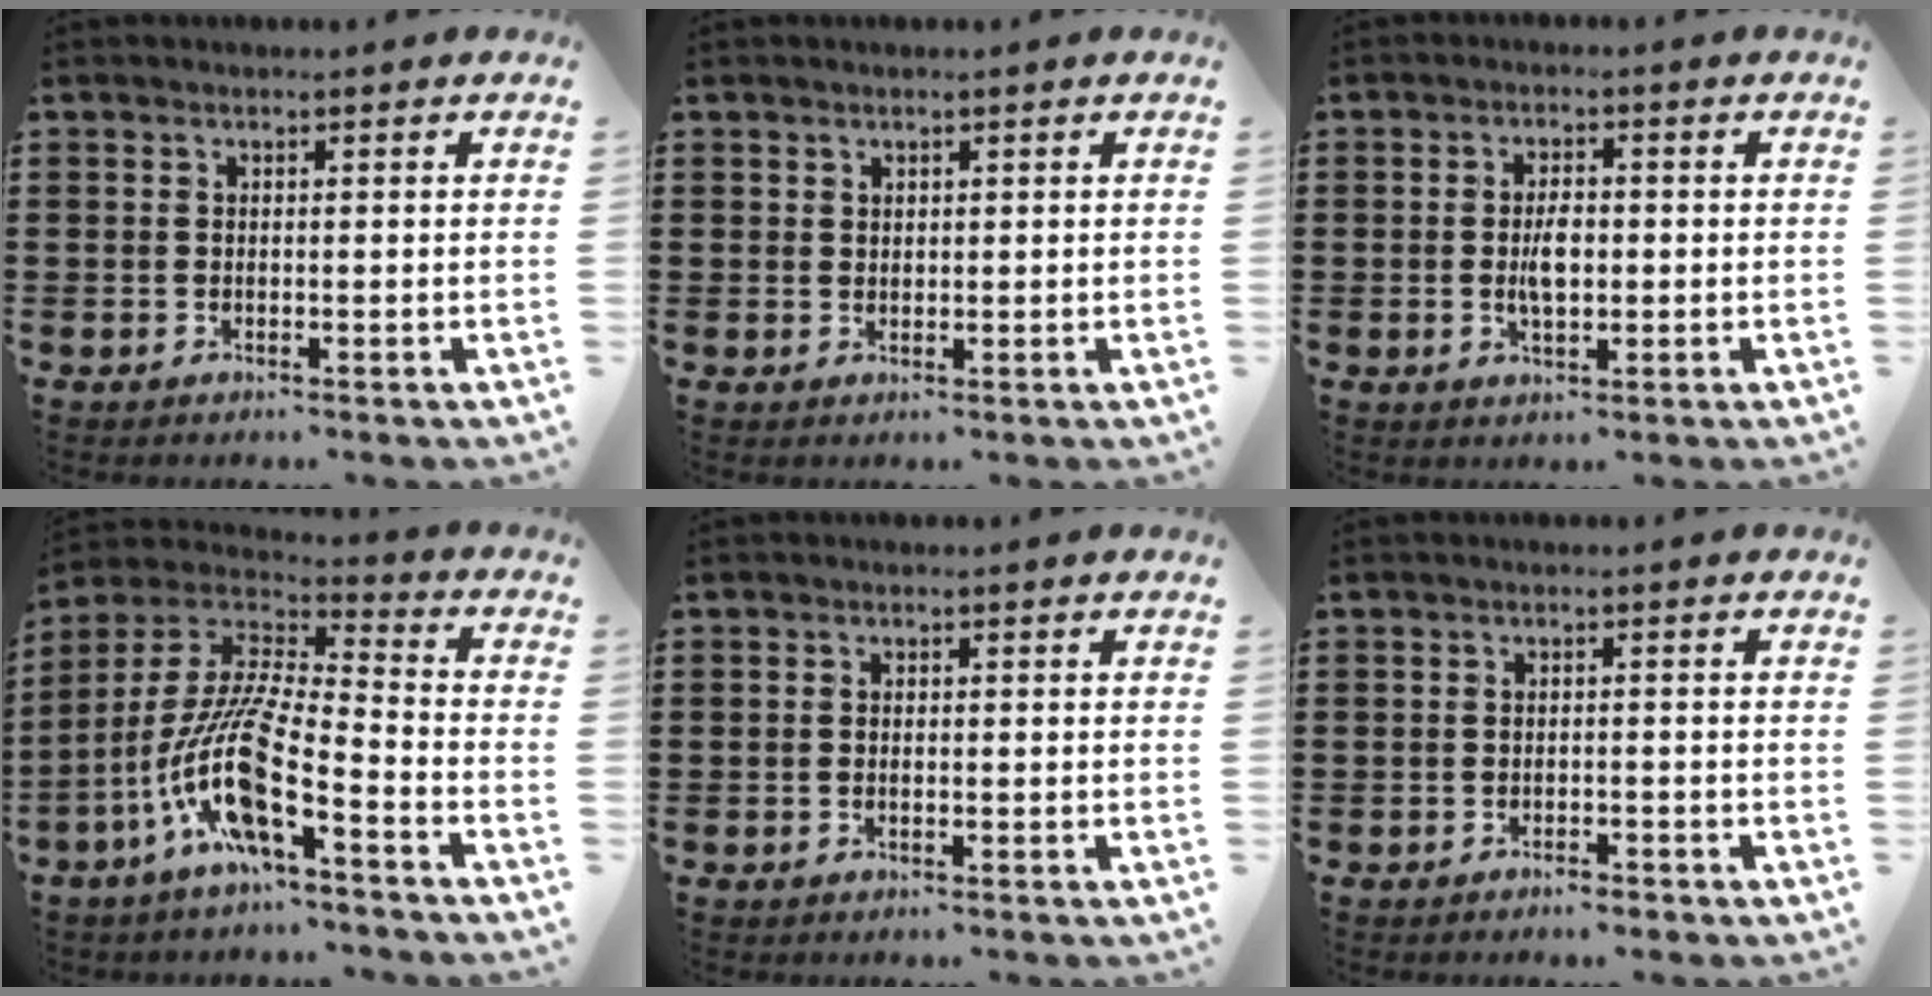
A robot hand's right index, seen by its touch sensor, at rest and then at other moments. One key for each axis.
{"total": 1.1, "fx": 0.9, "fy": 0.6, "fz": 0.1, "tx": -0.003, "ty": 0.001, "tz": 0.018}
{"total": 4.1, "fx": -0.1, "fy": 1.8, "fz": 3.7, "tx": -0.078, "ty": 0.001, "tz": -0.005}
{"total": 12.5, "fx": -6.8, "fy": 1.6, "fz": 10.3, "tx": -0.236, "ty": -0.027, "tz": -0.144}
{"total": 0.6, "fx": -0.2, "fy": 0.2, "fz": 0.5, "tx": -0.012, "ty": -0.004, "tz": -0.002}
{"total": 2.0, "fx": -1.9, "fy": 0.0, "fz": 0.7, "tx": -0.014, "ty": 0.000, "tz": -0.036}